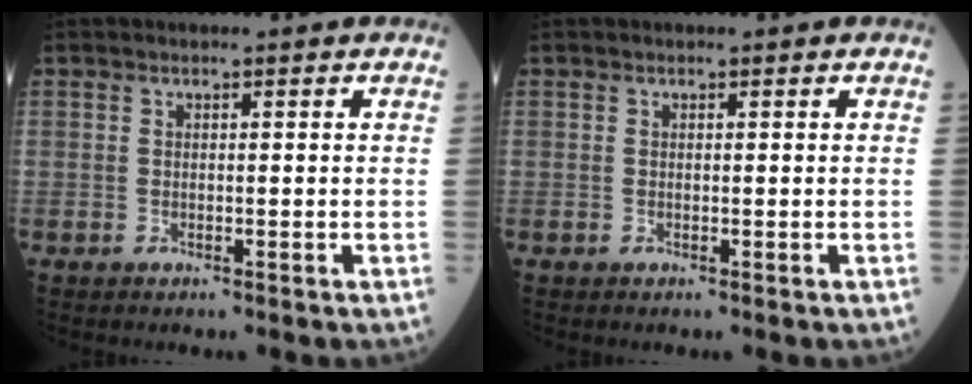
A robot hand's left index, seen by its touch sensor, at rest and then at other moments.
{"total": 0.0}